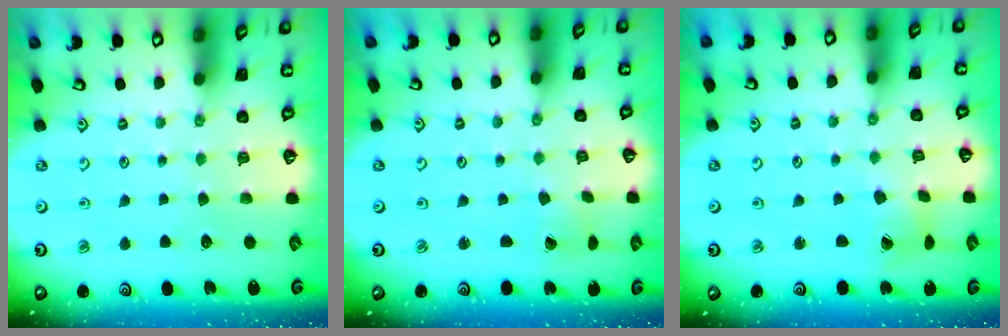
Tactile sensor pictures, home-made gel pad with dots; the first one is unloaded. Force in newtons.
{"total": 0.7, "press": 0.7, "slide": 0.1}
{"total": 4.1, "press": 4.1, "slide": 0.5}